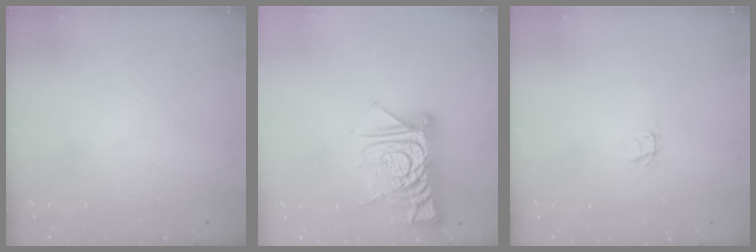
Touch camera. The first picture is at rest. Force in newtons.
{"total": 12.6, "press": 12.6, "slide": 1.1}
{"total": 1.8, "press": 1.8, "slide": 0.1}